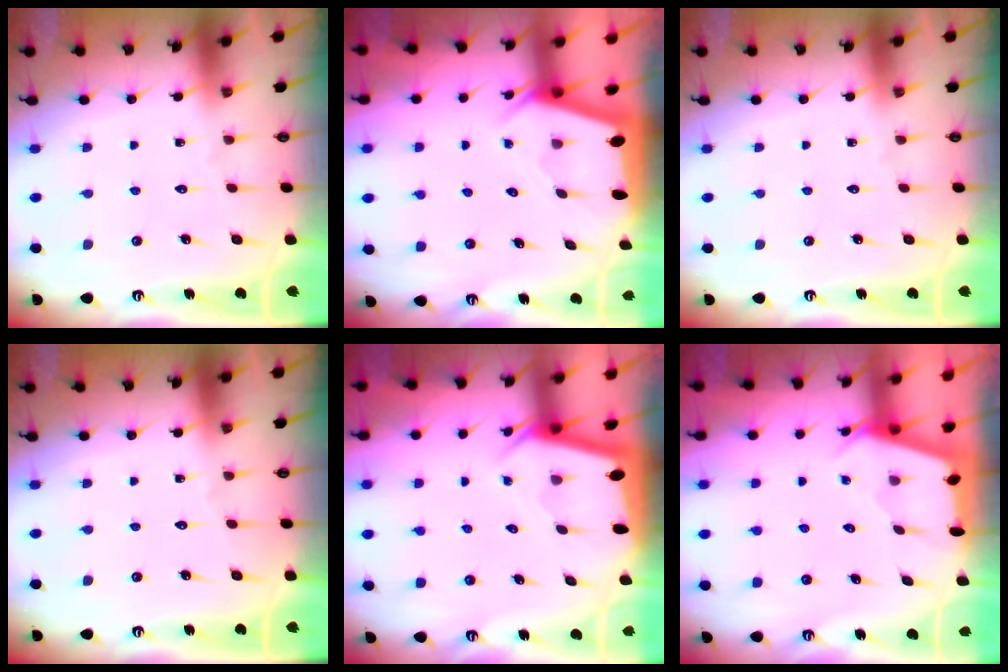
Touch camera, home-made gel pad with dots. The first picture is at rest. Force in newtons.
{"total": 2.2, "press": 2.2, "slide": 0.3}
{"total": 0.0}
{"total": 0.0}
{"total": 2.4, "press": 2.4, "slide": 0.1}
{"total": 2.4, "press": 2.4, "slide": 0.3}